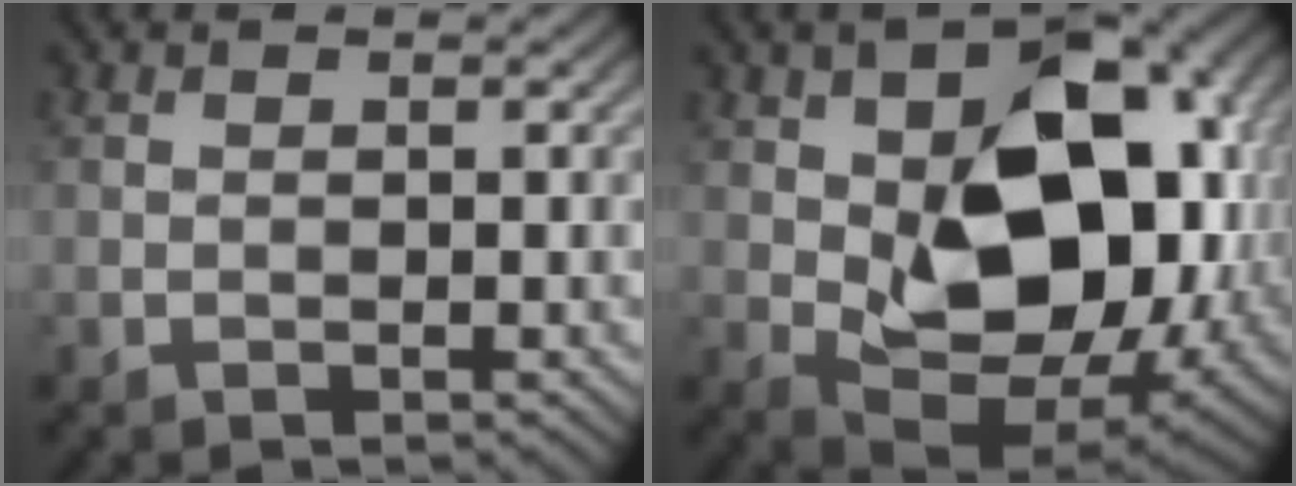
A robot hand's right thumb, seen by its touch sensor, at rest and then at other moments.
{"total": 17.3, "force": [0.9, 10.9, 13.4], "torque": [-0.200, -0.022, 0.026]}